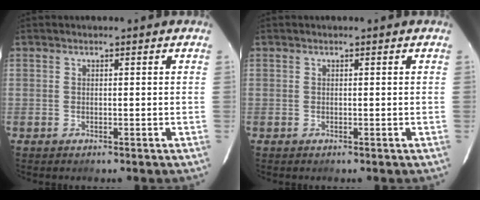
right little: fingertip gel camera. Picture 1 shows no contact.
{"total": 0.0}